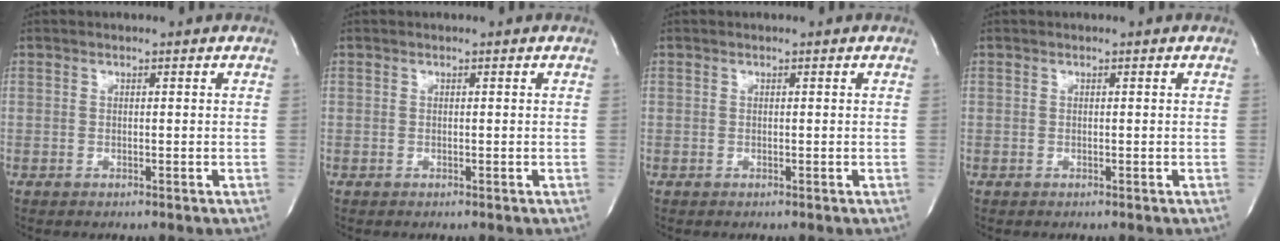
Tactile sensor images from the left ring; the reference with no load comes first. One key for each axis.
{"total": 0.0}
{"total": 0.0}
{"total": 0.0}